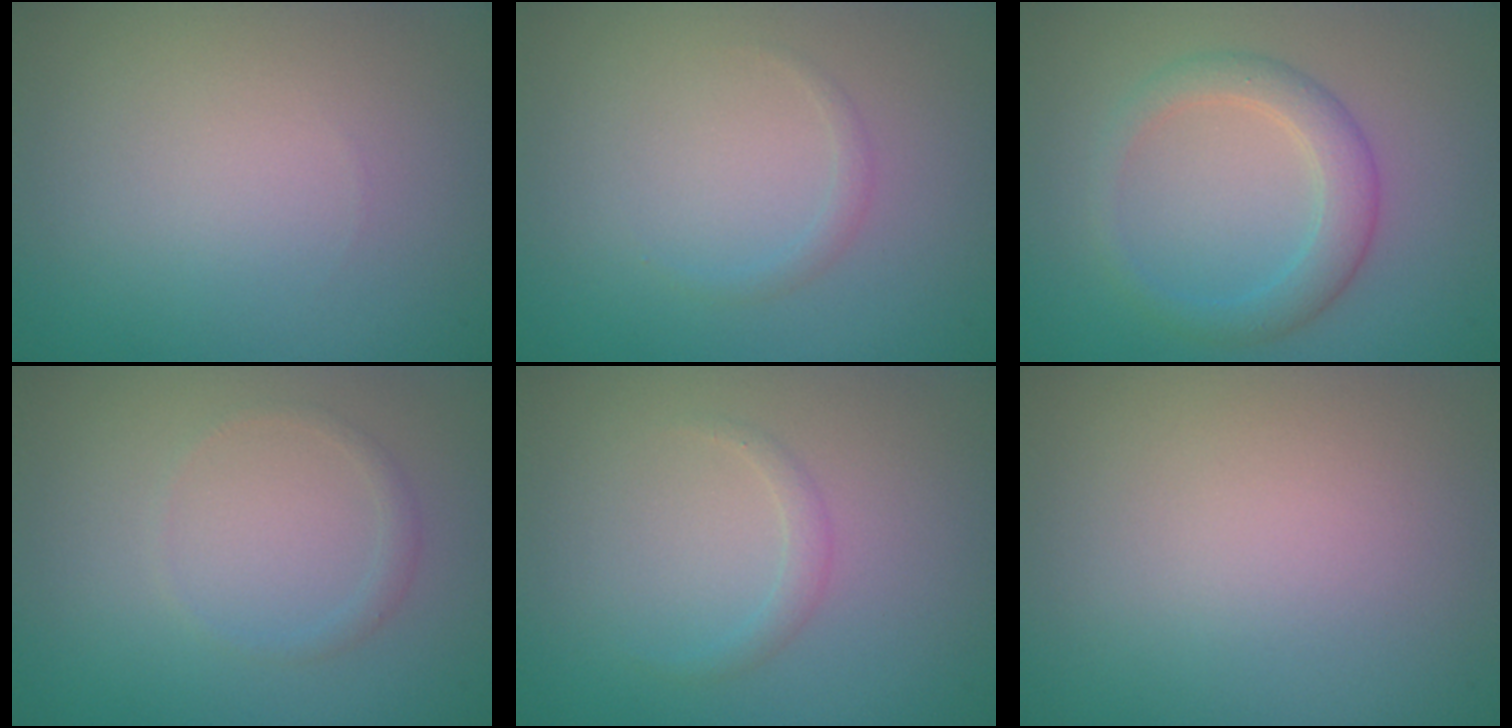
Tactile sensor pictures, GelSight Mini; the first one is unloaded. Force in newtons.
{"total": 0.7, "press": 0.7, "slide": 0.0}
{"total": 2.2, "press": 2.2, "slide": 0.2}
{"total": 0.9, "press": 0.8, "slide": 0.1}
{"total": 1.0, "press": 1.0, "slide": 0.1}
{"total": 0.0}